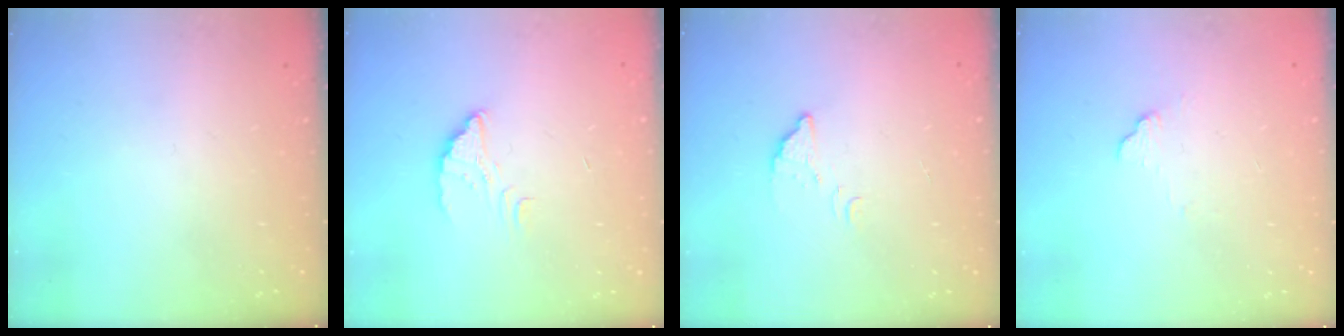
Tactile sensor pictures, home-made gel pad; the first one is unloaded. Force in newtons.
{"total": 2.2, "press": 2.2, "slide": 0.1}
{"total": 4.2, "press": 4.1, "slide": 0.3}
{"total": 6.4, "press": 6.4, "slide": 0.4}